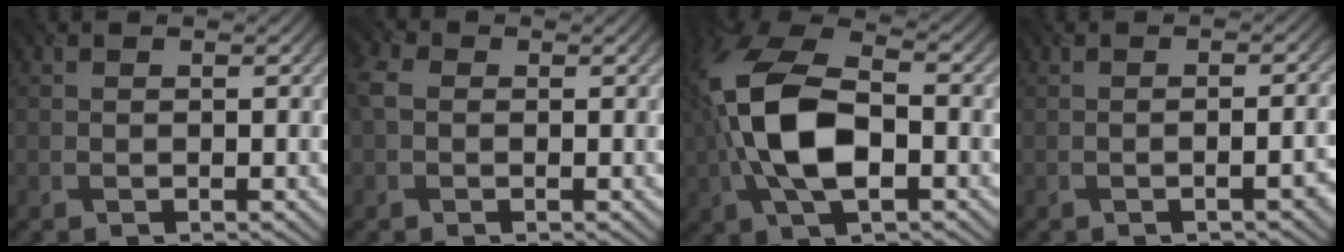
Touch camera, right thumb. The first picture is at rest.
{"total": 3.1, "force": [0.1, 2.4, 2.0], "torque": [-0.056, 0.006, -0.008]}
{"total": 13.1, "force": [-1.5, 7.1, 10.9], "torque": [-0.243, 0.006, -0.037]}
{"total": 2.9, "force": [-1.0, 0.7, 2.6], "torque": [-0.030, 0.010, -0.017]}